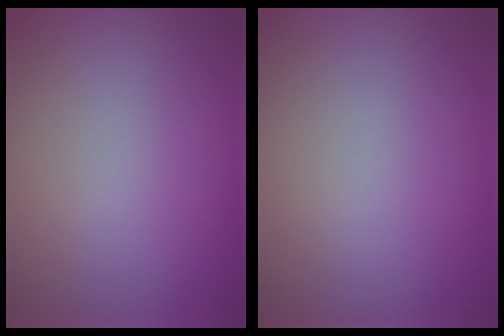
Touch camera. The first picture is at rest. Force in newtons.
{"total": 0.0}